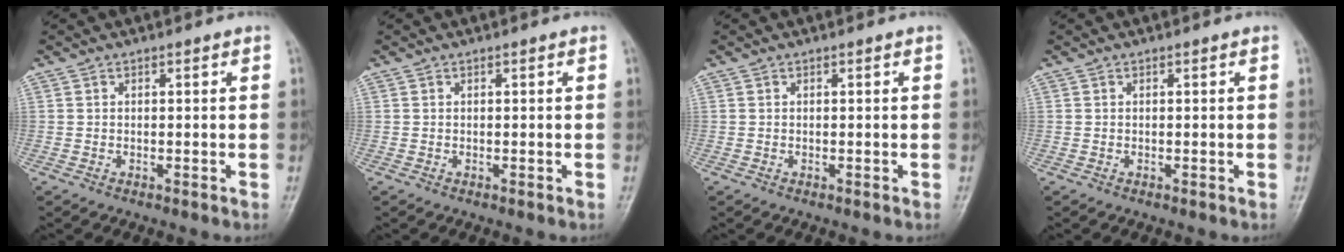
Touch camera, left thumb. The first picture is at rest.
{"total": 0.0}
{"total": 0.0}
{"total": 0.0}